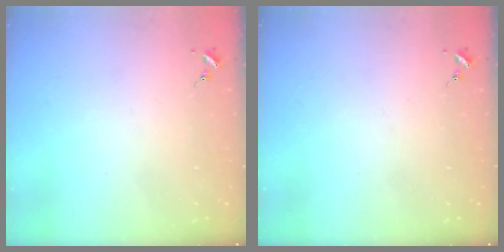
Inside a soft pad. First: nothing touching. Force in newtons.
{"total": 0.0}